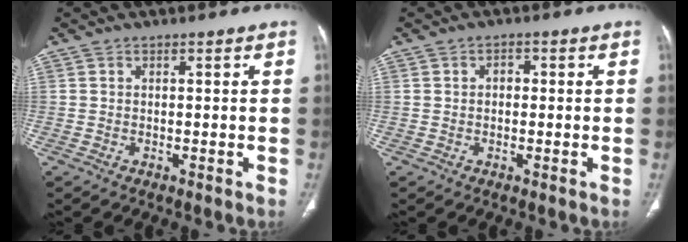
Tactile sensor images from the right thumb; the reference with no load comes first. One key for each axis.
{"total": 1.6, "fx": 0.0, "fy": 1.2, "fz": 1.0, "tx": -0.012, "ty": 0.008, "tz": -0.001}